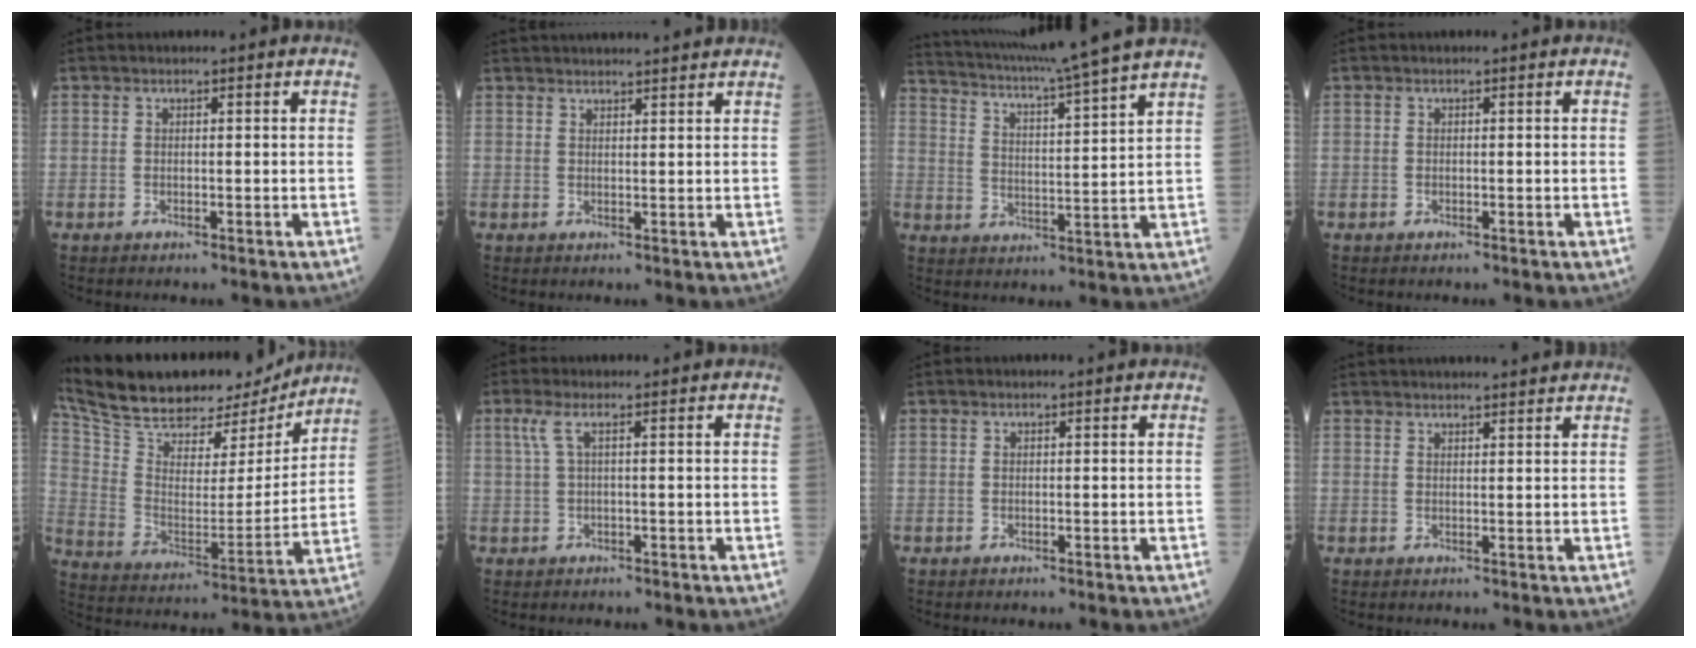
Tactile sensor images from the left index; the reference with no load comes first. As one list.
[{"total": 10.6, "force": [10.1, 0.6, 3.4], "torque": [-0.045, 0.030, 0.127]}, {"total": 17.2, "force": [15.2, -2.2, 7.9], "torque": [-0.144, -0.018, 0.215]}, {"total": 0.0}, {"total": 25.5, "force": [22.7, 7.5, 8.9], "torque": [-0.184, 0.002, 0.347]}, {"total": 2.0, "force": [0.7, -0.1, 1.8], "torque": [-0.053, 0.014, 0.019]}, {"total": 0.0}, {"total": 11.6, "force": [11.0, 0.8, 3.7], "torque": [-0.048, 0.032, 0.136]}]